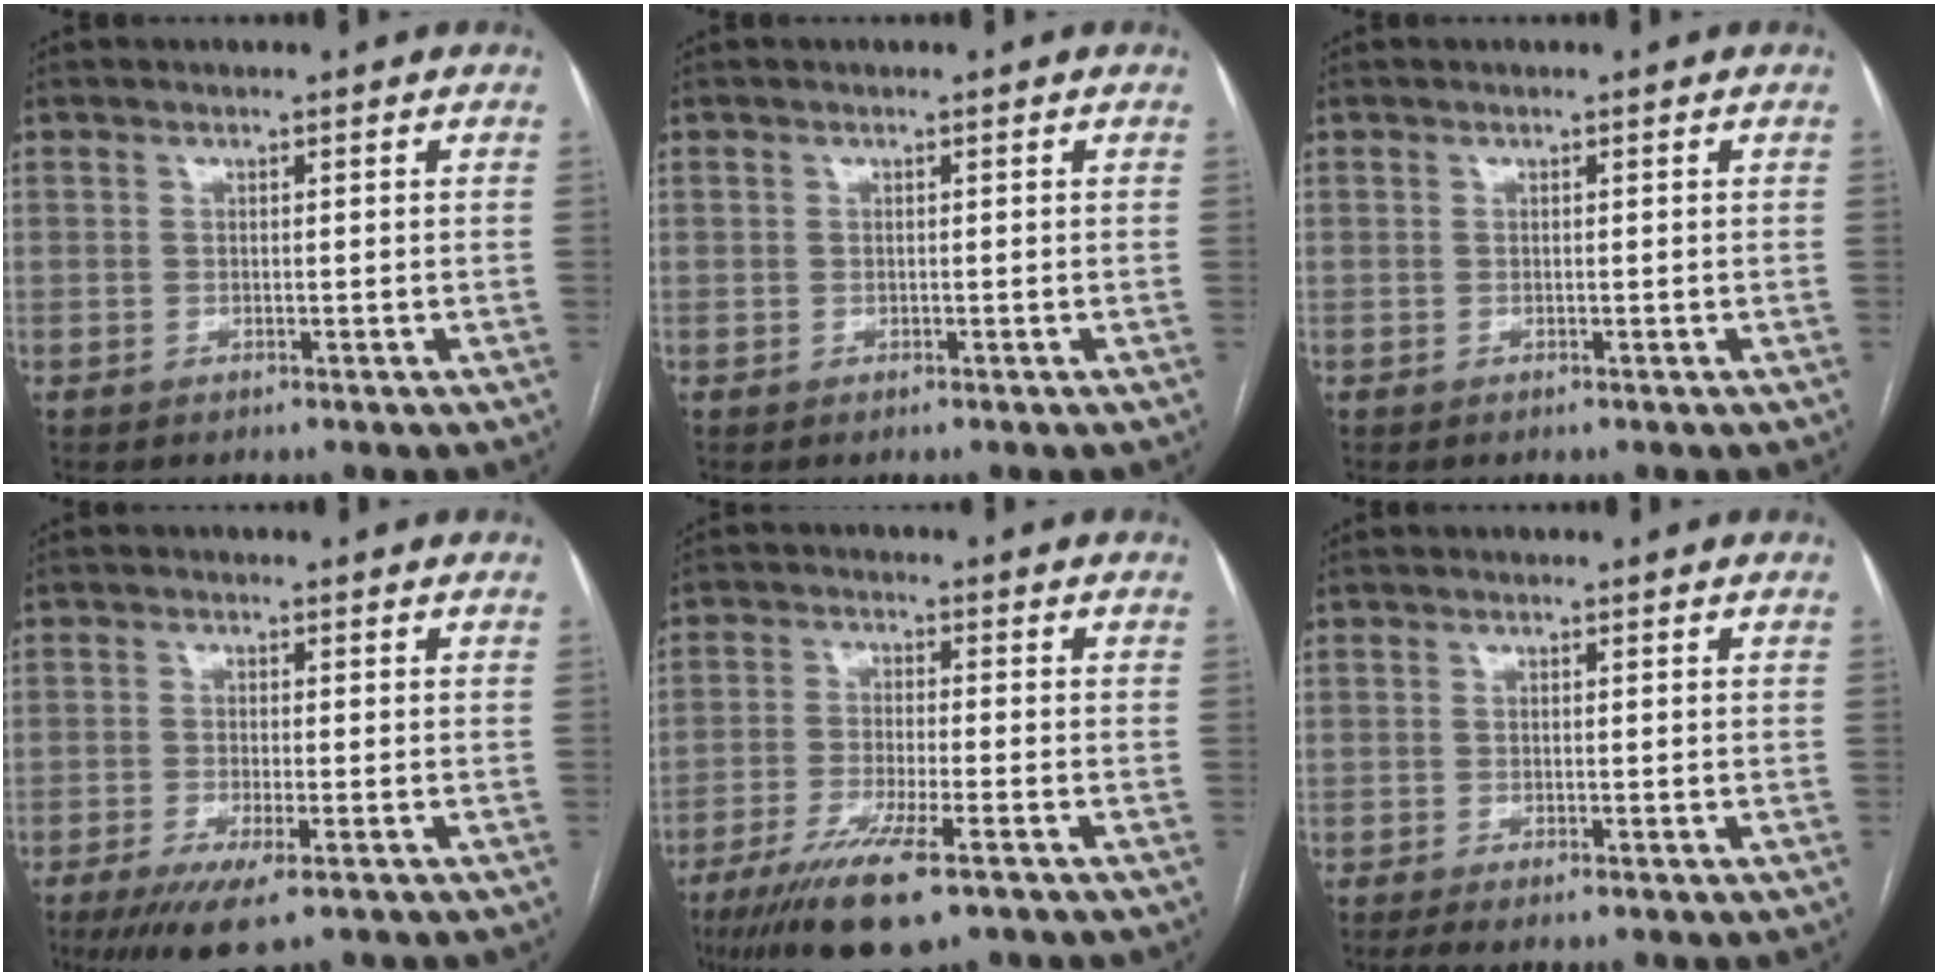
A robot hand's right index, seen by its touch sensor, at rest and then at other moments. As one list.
[{"total": 0.0}, {"total": 0.0}, {"total": 7.0, "force": [-4.6, 0.8, 5.2], "torque": [-0.087, -0.019, -0.072]}, {"total": 11.5, "force": [-7.5, 1.5, 8.7], "torque": [-0.155, -0.029, -0.121]}, {"total": 1.7, "force": [-1.4, -0.3, 0.9], "torque": [-0.016, -0.004, -0.024]}]